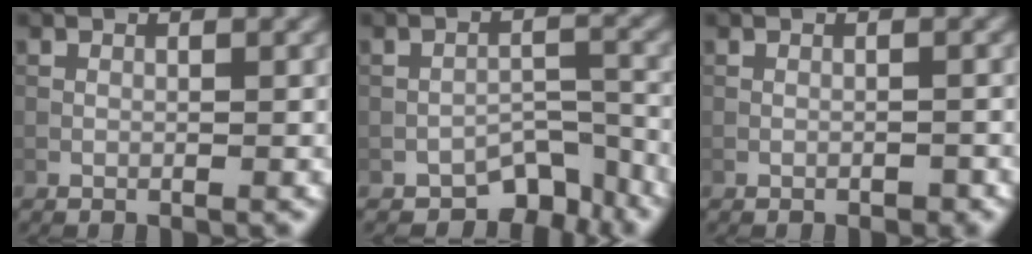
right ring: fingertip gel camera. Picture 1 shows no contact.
{"total": 4.8, "force": [-3.7, 2.3, 1.9], "torque": [-0.013, -0.002, -0.057]}
{"total": 0.6, "force": [-0.4, 0.2, 0.3], "torque": [-0.004, 0.001, -0.006]}